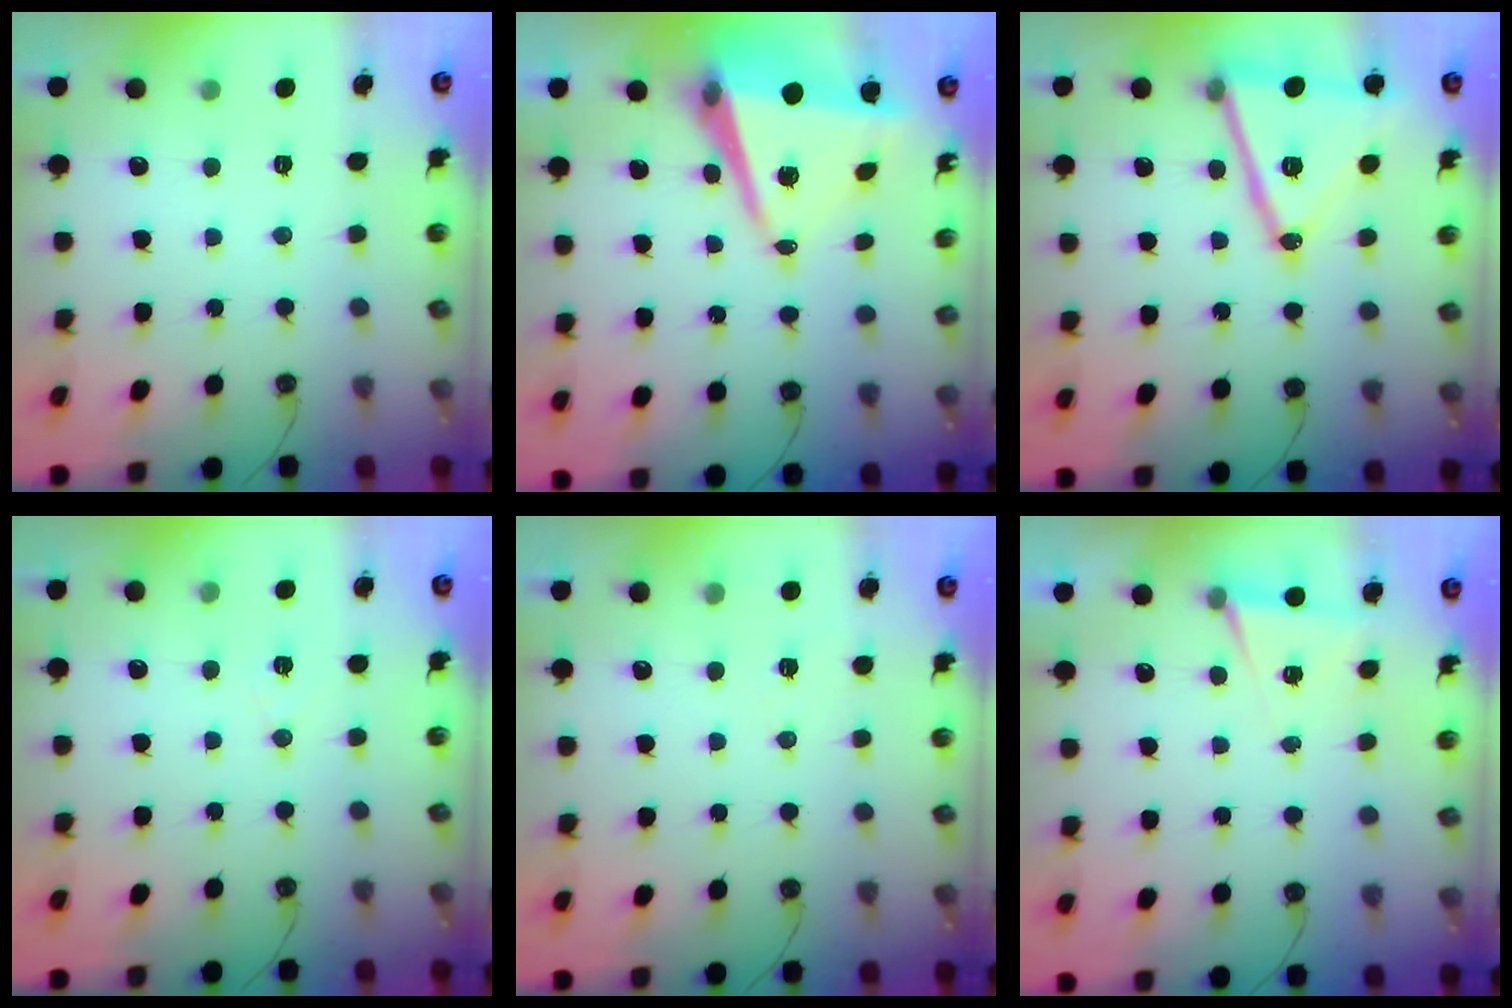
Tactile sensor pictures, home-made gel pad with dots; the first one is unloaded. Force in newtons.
{"total": 10.4, "press": 9.9, "slide": 3.4}
{"total": 18.5, "press": 18.2, "slide": 3.4}
{"total": 5.9, "press": 4.0, "slide": 4.4}
{"total": 3.3, "press": 3.0, "slide": 1.4}
{"total": 5.4, "press": 2.9, "slide": 4.5}